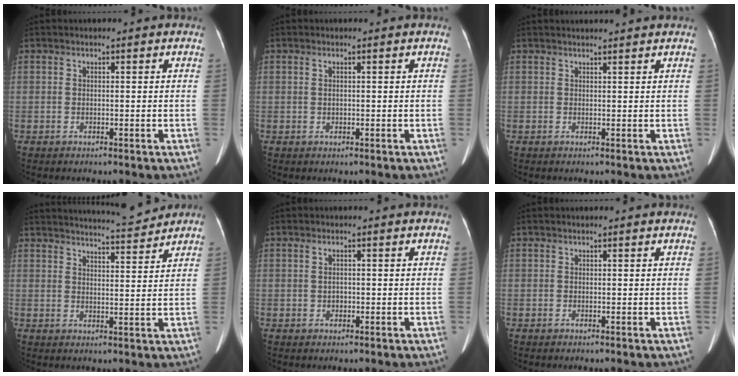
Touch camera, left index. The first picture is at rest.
{"total": 0.8, "force": [0.2, 0.3, 0.7], "torque": [-0.020, 0.002, 0.007]}
{"total": 3.3, "force": [3.2, -0.2, 0.9], "torque": [-0.012, 0.017, 0.040]}
{"total": 9.1, "force": [8.9, -0.1, 2.3], "torque": [-0.035, 0.001, 0.124]}
{"total": 1.2, "force": [0.1, 0.7, 0.9], "torque": [-0.022, 0.003, 0.003]}
{"total": 0.0}